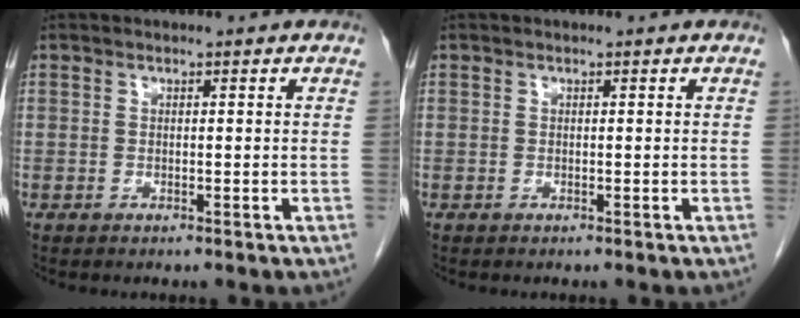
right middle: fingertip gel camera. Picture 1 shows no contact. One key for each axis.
{"total": 0.0}